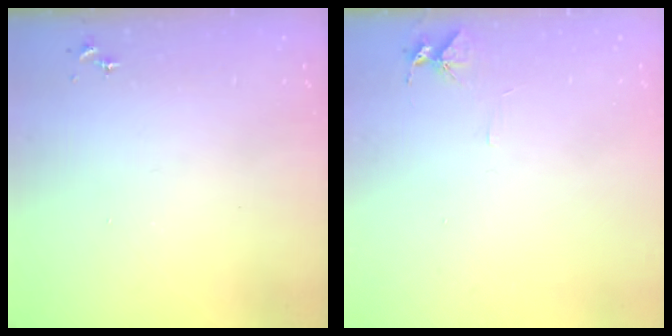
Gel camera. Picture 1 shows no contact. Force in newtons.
{"total": 5.4, "press": 5.4, "slide": 0.6}